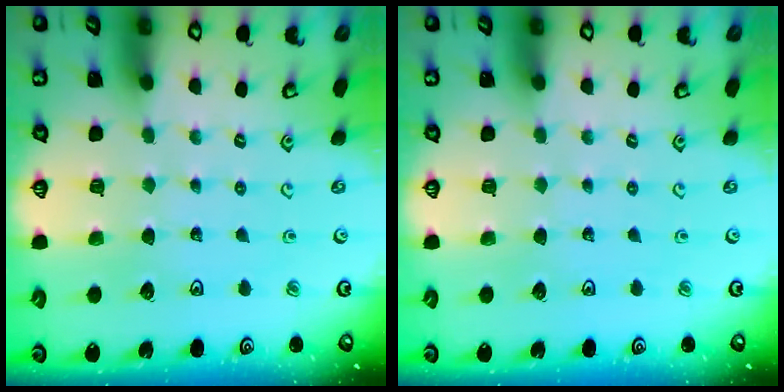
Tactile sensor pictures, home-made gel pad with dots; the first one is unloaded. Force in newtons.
{"total": 0.0}